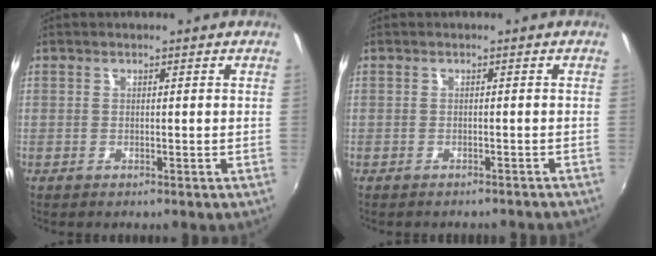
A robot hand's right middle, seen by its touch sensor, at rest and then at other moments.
{"total": 4.4, "force": [-4.0, 1.2, 1.5], "torque": [-0.030, -0.014, -0.050]}